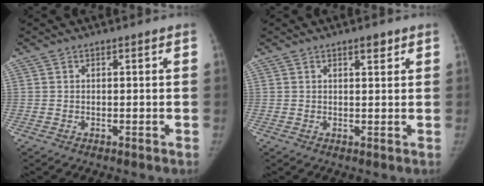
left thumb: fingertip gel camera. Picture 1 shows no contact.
{"total": 2.1, "force": [1.4, 0.8, 1.4], "torque": [-0.015, -0.007, 0.020]}